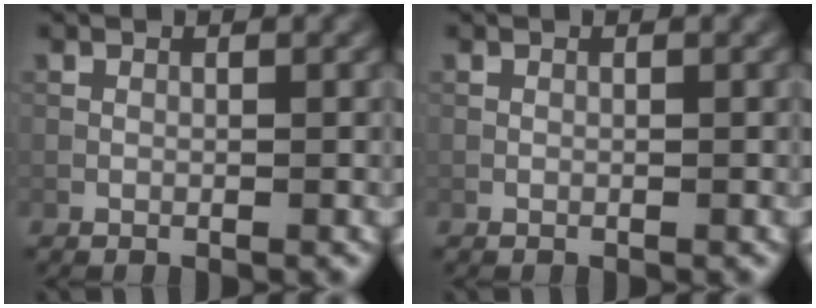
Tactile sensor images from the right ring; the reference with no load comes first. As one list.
[{"total": 0.0}]